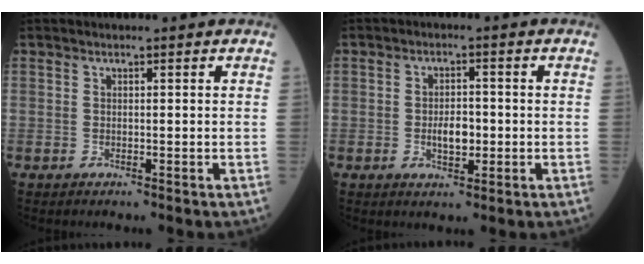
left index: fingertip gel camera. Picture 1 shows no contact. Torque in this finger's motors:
{"motor_torque": [0.56, -0.03, 0.10, 0.06]}